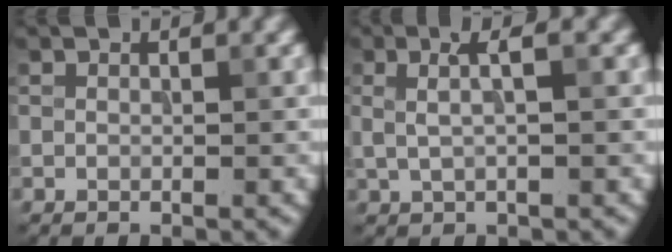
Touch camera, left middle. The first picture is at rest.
{"total": 2.7, "force": [0.7, 0.7, 2.5], "torque": [-0.045, 0.006, 0.011]}